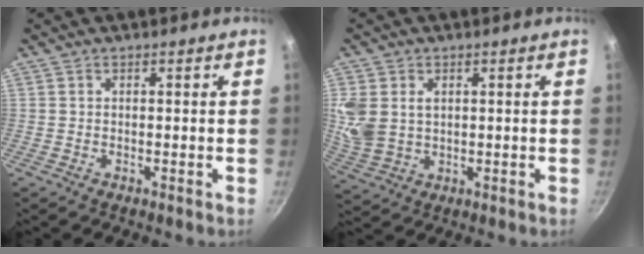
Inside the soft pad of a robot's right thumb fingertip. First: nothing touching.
{"total": 9.2, "force": [2.1, 7.0, 5.7], "torque": [-0.120, -0.011, 0.050]}